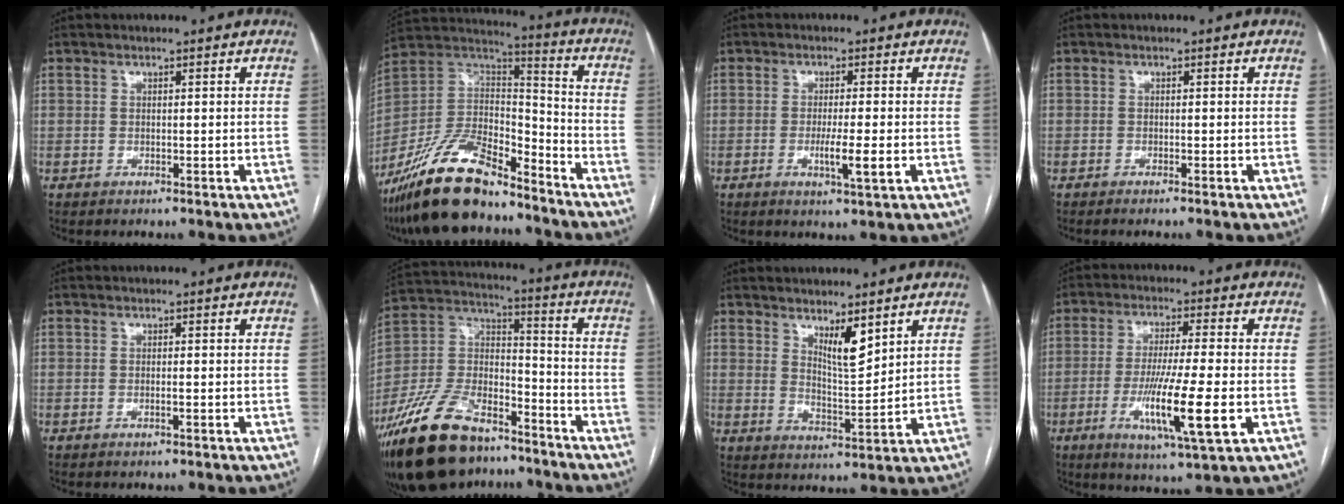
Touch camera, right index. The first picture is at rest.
{"total": 19.3, "force": [-15.3, 5.3, 10.5], "torque": [-0.219, 0.005, -0.284]}
{"total": 4.8, "force": [-1.2, 0.0, 4.7], "torque": [-0.081, -0.011, -0.020]}
{"total": 1.1, "force": [-0.9, -0.2, 0.5], "torque": [-0.009, 0.000, -0.014]}
{"total": 0.7, "force": [-0.3, 0.0, 0.7], "torque": [-0.013, 0.000, -0.003]}
{"total": 22.2, "force": [-16.4, 9.7, 11.5], "torque": [-0.283, 0.008, -0.298]}
{"total": 5.5, "force": [3.6, 1.0, 3.9], "torque": [-0.072, -0.016, 0.068]}
{"total": 12.6, "force": [-3.4, 0.4, 12.1], "torque": [-0.219, -0.025, -0.060]}